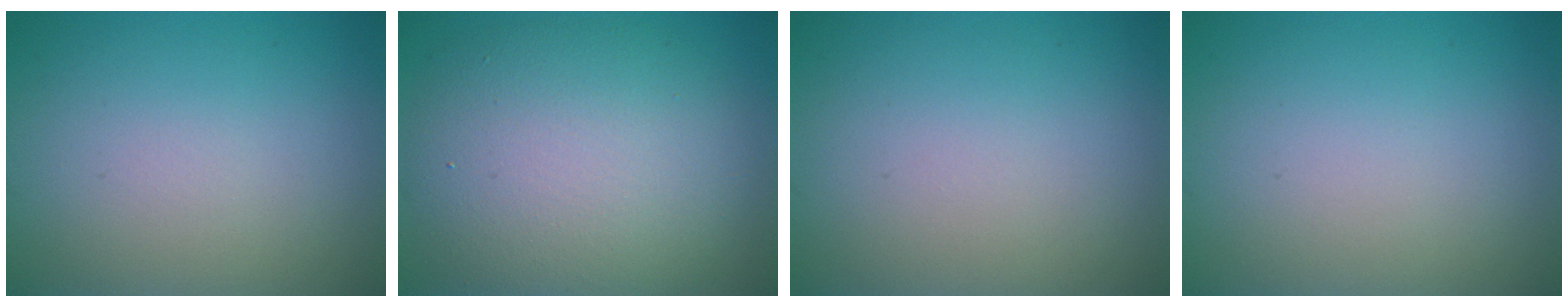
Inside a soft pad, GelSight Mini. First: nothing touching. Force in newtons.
{"total": 10.1, "press": 10.1, "slide": 0.6}
{"total": 0.0}
{"total": 0.0}